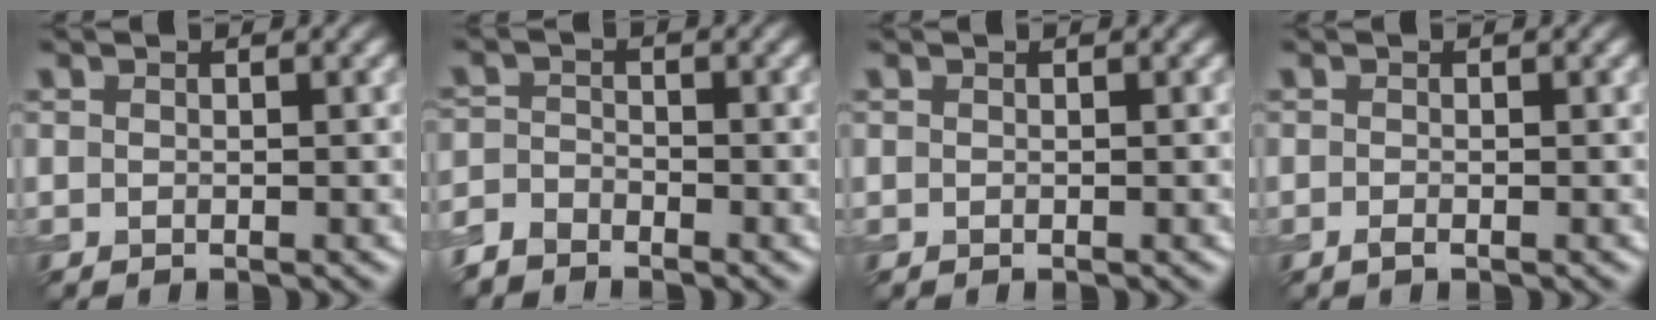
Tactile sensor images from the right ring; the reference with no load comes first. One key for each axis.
{"total": 2.4, "fx": -2.2, "fy": 0.9, "fz": 0.3, "tx": -0.006, "ty": 0.000, "tz": -0.054}
{"total": 0.0}
{"total": 0.6, "fx": -0.3, "fy": 0.1, "fz": 0.5, "tx": -0.009, "ty": -0.002, "tz": -0.005}